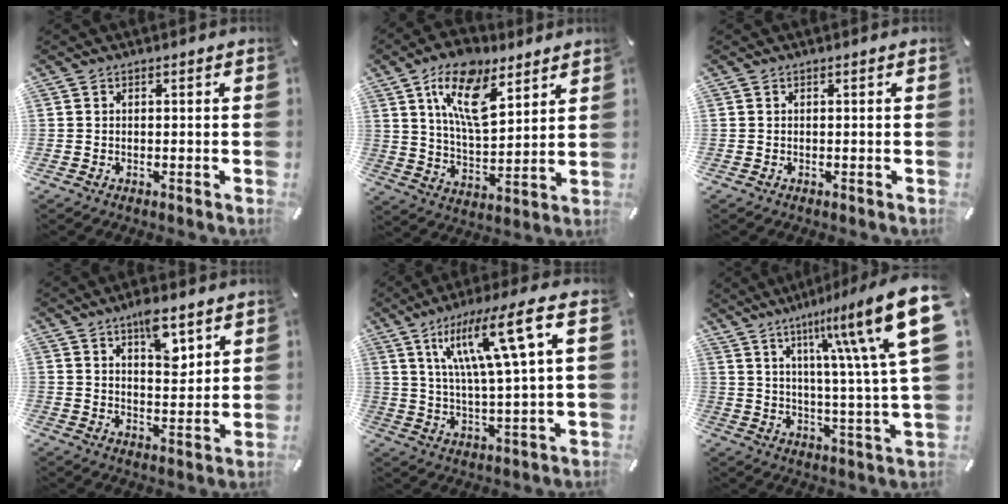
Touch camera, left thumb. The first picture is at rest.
{"total": 15.7, "force": [9.1, 7.4, 10.3], "torque": [-0.197, -0.027, 0.160]}
{"total": 0.0}
{"total": 8.3, "force": [5.6, 3.6, 5.1], "torque": [-0.058, -0.038, 0.090]}
{"total": 16.0, "force": [7.0, 2.4, 14.2], "torque": [-0.263, -0.015, 0.103]}
{"total": 21.3, "force": [9.5, 3.7, 18.7], "torque": [-0.275, -0.053, 0.137]}